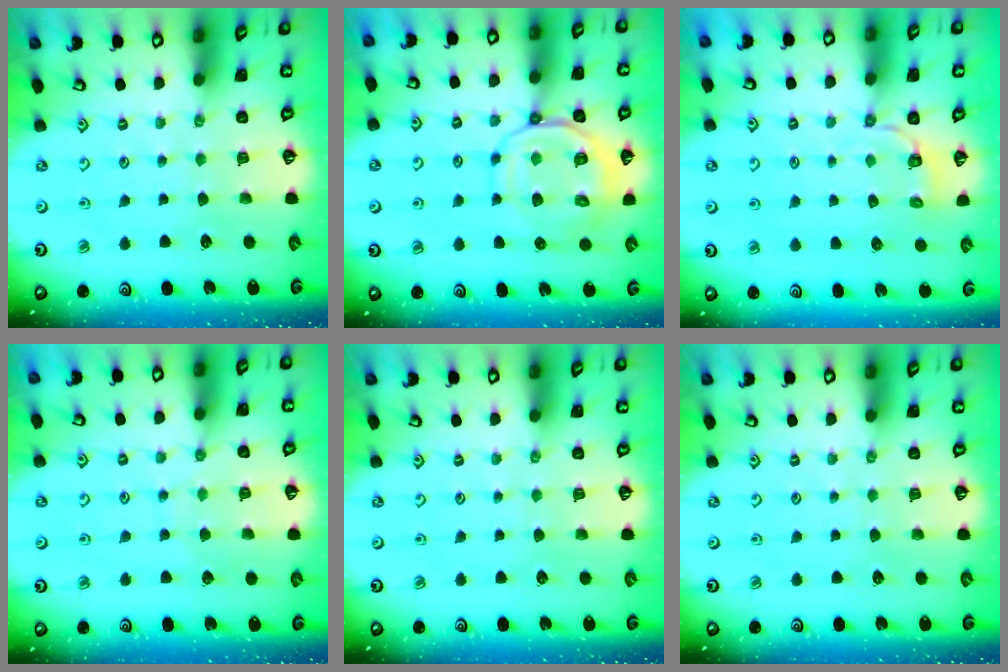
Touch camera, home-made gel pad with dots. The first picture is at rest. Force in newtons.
{"total": 12.4, "press": 12.3, "slide": 1.8}
{"total": 3.3, "press": 1.9, "slide": 2.7}
{"total": 6.2, "press": 6.2, "slide": 0.6}
{"total": 0.0}
{"total": 0.0}